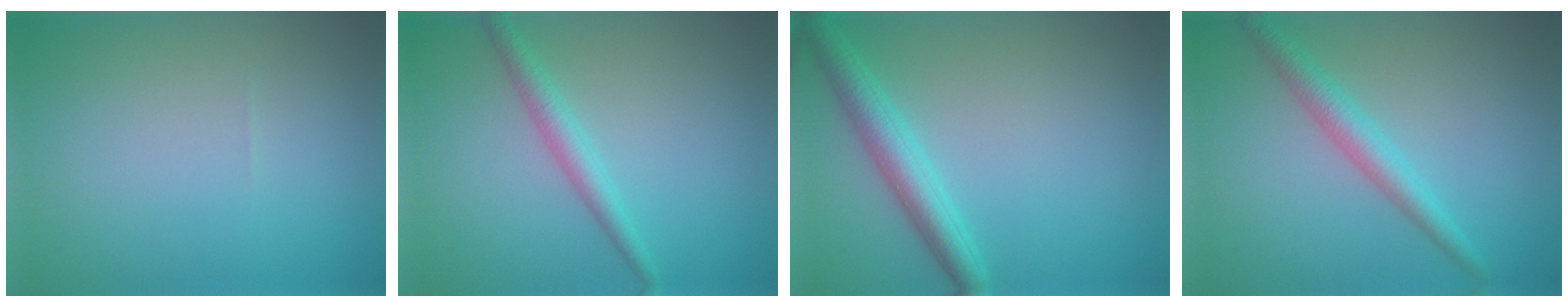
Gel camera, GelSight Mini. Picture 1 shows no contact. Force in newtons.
{"total": 2.3, "press": 2.3, "slide": 0.0}
{"total": 3.7, "press": 3.7, "slide": 0.1}
{"total": 3.0, "press": 3.0, "slide": 0.0}